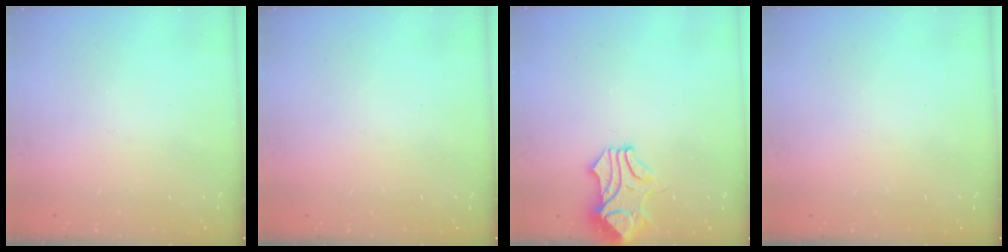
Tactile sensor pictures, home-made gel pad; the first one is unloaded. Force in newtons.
{"total": 0.0}
{"total": 1.1, "press": 0.9, "slide": 0.5}
{"total": 0.0}